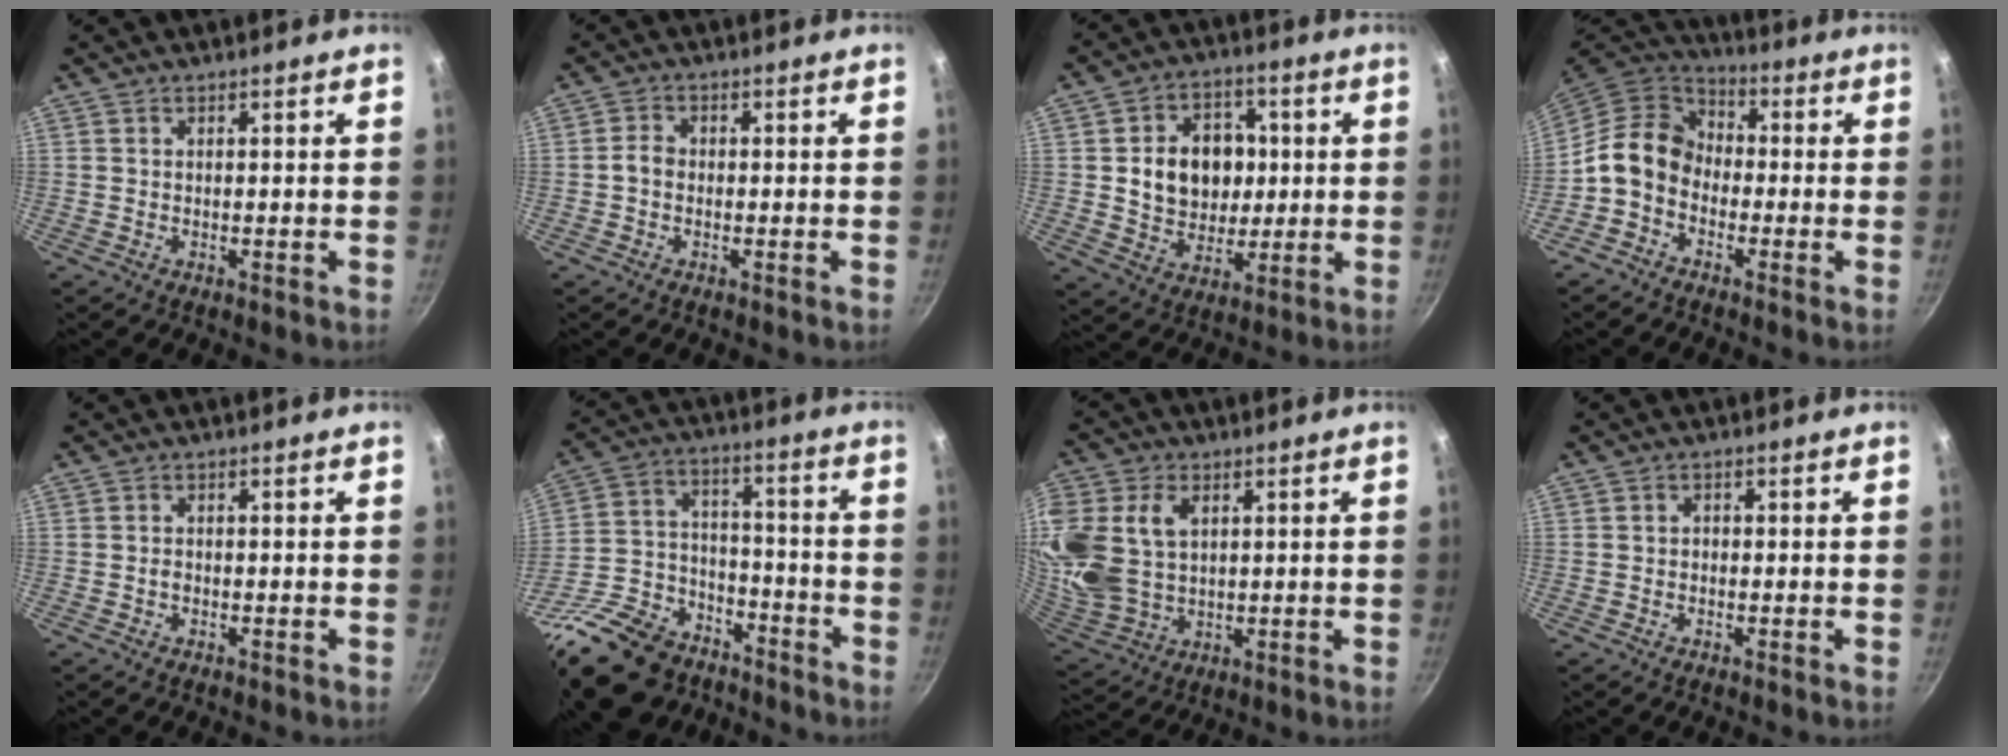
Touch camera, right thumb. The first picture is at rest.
{"total": 2.2, "force": [-0.5, 1.7, 1.3], "torque": [-0.022, 0.013, -0.014]}
{"total": 13.5, "force": [1.3, 10.8, 7.9], "torque": [-0.086, 0.006, 0.024]}
{"total": 10.3, "force": [-2.2, 8.2, 5.9], "torque": [-0.079, 0.039, -0.067]}
{"total": 0.7, "force": [-0.3, 0.5, 0.4], "torque": [-0.007, 0.002, -0.006]}
{"total": 24.0, "force": [-17.2, 13.2, 10.4], "torque": [-0.177, 0.086, -0.284]}
{"total": 18.8, "force": [4.5, 13.6, 12.1], "torque": [-0.281, -0.003, 0.098]}
{"total": 1.1, "force": [-0.3, 0.9, 0.6], "torque": [-0.009, 0.005, -0.006]}